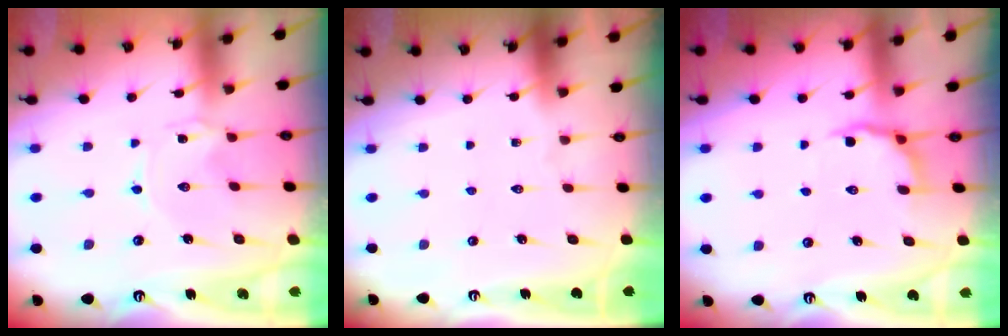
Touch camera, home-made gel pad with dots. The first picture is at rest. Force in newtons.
{"total": 0.0}
{"total": 4.3, "press": 3.8, "slide": 2.2}